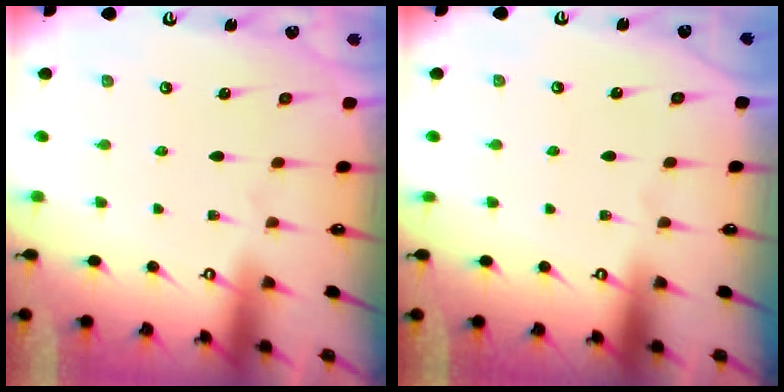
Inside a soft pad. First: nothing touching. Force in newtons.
{"total": 0.0}